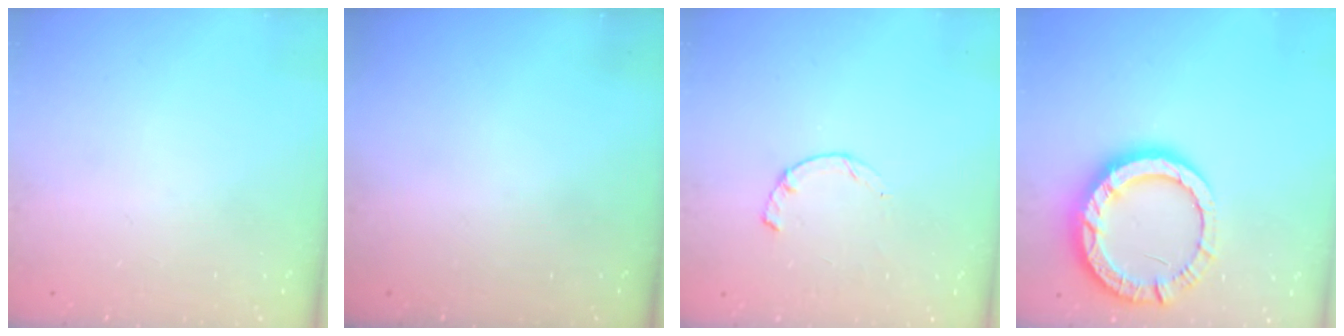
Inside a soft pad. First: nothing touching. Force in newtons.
{"total": 0.0}
{"total": 2.3, "press": 2.3, "slide": 0.4}
{"total": 12.5, "press": 12.4, "slide": 0.9}